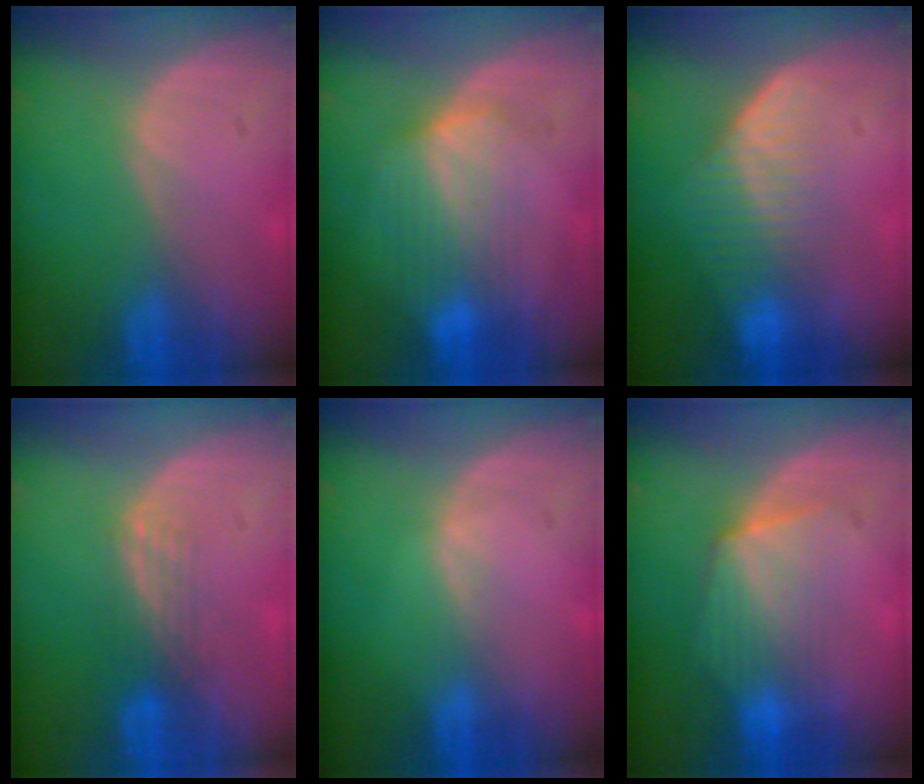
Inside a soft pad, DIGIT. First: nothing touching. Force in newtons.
{"total": 7.1, "press": 6.4, "slide": 3.1}
{"total": 7.2, "press": 6.1, "slide": 3.8}
{"total": 3.1, "press": 2.6, "slide": 1.7}
{"total": 0.6, "press": 0.5, "slide": 0.2}
{"total": 7.1, "press": 6.8, "slide": 2.3}